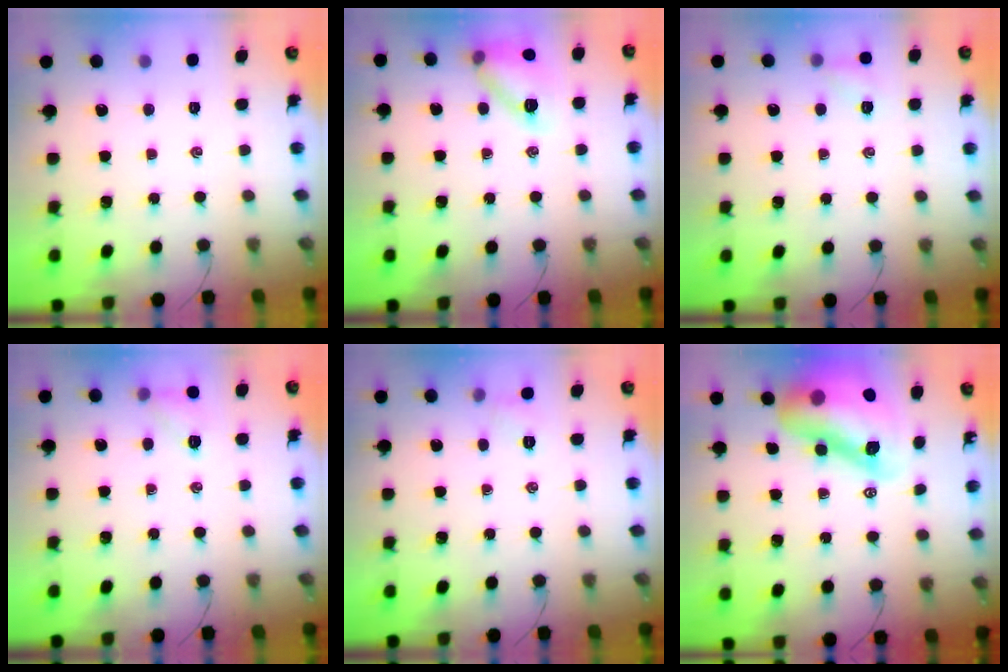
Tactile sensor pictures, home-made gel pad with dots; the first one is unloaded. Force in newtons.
{"total": 13.5, "press": 13.5, "slide": 1.1}
{"total": 4.2, "press": 4.0, "slide": 1.3}
{"total": 7.4, "press": 7.2, "slide": 1.6}
{"total": 4.1, "press": 3.9, "slide": 1.4}
{"total": 18.1, "press": 17.4, "slide": 5.1}